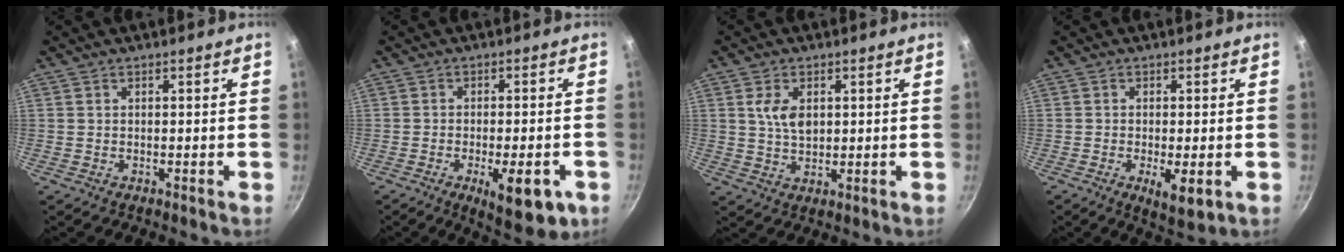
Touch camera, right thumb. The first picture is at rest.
{"total": 10.4, "force": [-4.3, 3.6, 8.8], "torque": [-0.115, 0.003, -0.053]}
{"total": 5.1, "force": [1.5, 3.1, 3.8], "torque": [-0.065, -0.008, 0.032]}
{"total": 5.3, "force": [-1.6, 1.8, 4.8], "torque": [-0.076, -0.013, -0.022]}